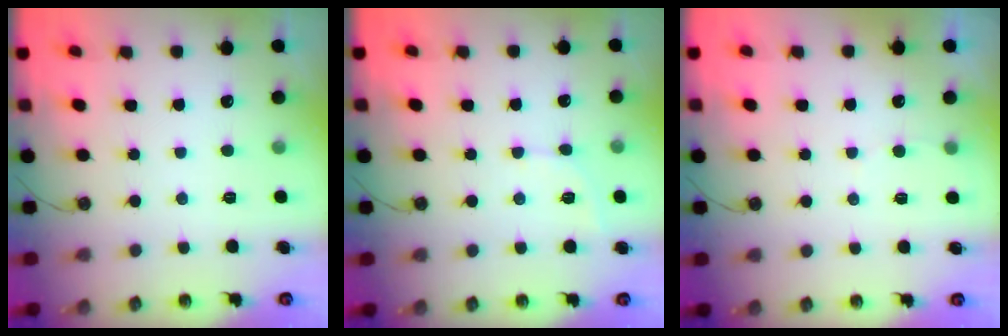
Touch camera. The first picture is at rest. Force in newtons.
{"total": 5.2, "press": 5.2, "slide": 0.4}
{"total": 2.3, "press": 2.3, "slide": 0.3}